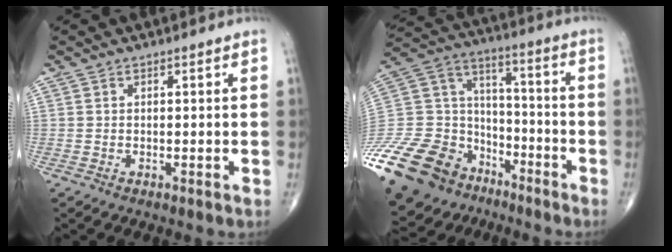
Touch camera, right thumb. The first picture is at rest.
{"total": 29.8, "force": [-17.7, 19.6, 13.7], "torque": [-0.345, 0.062, -0.306]}